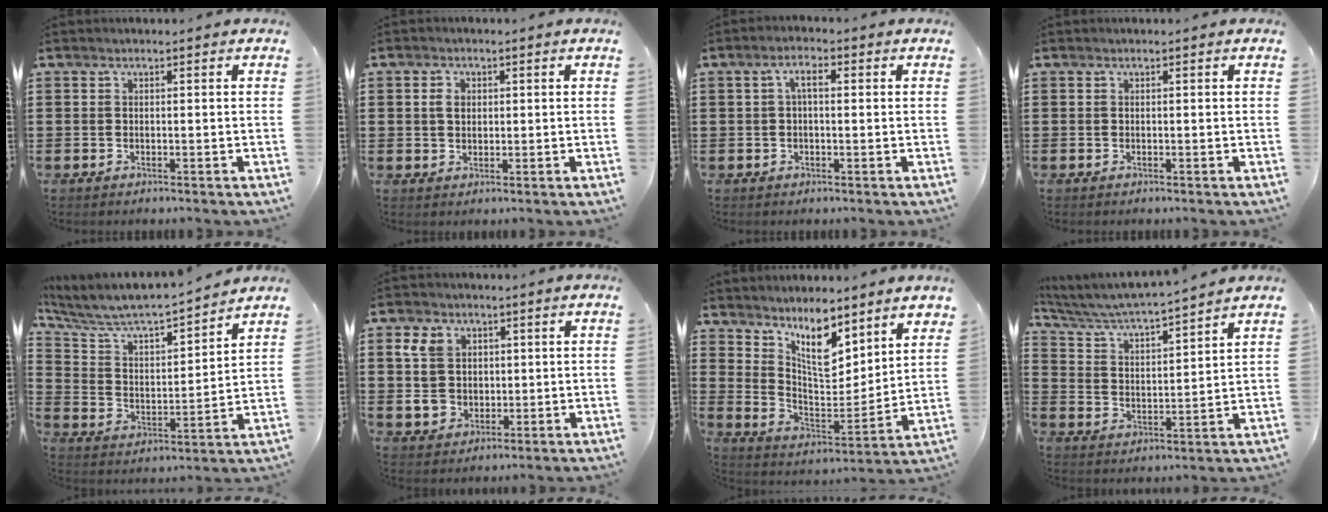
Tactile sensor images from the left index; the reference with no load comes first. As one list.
[{"total": 2.4, "force": [0.6, 1.9, 1.4], "torque": [-0.033, 0.009, 0.010]}, {"total": 2.8, "force": [0.3, 1.1, 2.6], "torque": [-0.049, 0.011, 0.001]}, {"total": 0.0}, {"total": 5.8, "force": [5.3, 0.8, 2.2], "torque": [-0.070, -0.046, 0.082]}, {"total": 6.9, "force": [1.1, 5.9, 3.3], "torque": [-0.090, 0.012, 0.016]}, {"total": 8.1, "force": [6.3, 2.6, 4.3], "torque": [-0.084, -0.041, 0.108]}, {"total": 4.6, "force": [4.3, -0.2, 1.4], "torque": [-0.051, -0.035, 0.066]}]